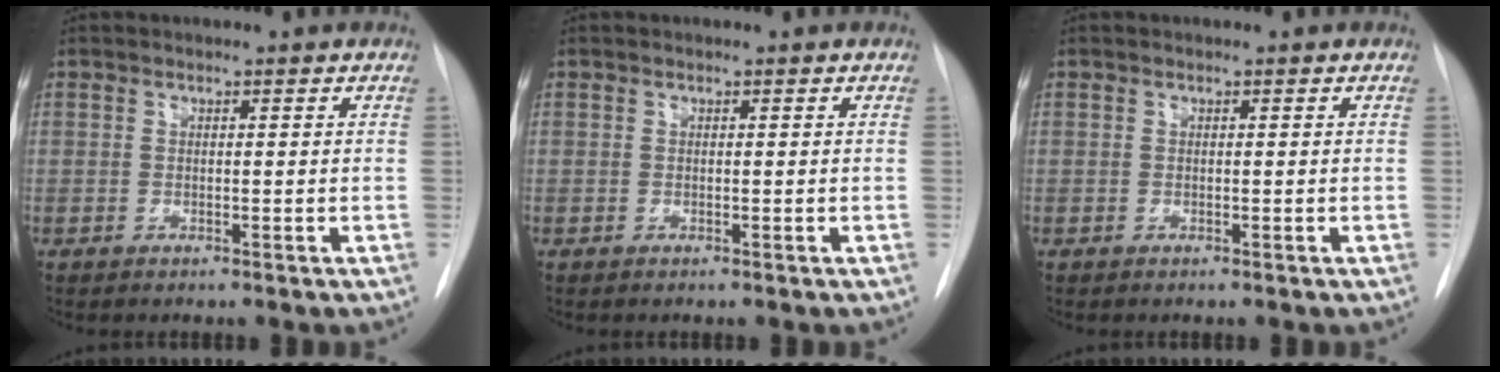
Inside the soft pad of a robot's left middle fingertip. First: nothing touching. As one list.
[{"total": 0.0}, {"total": 0.0}]